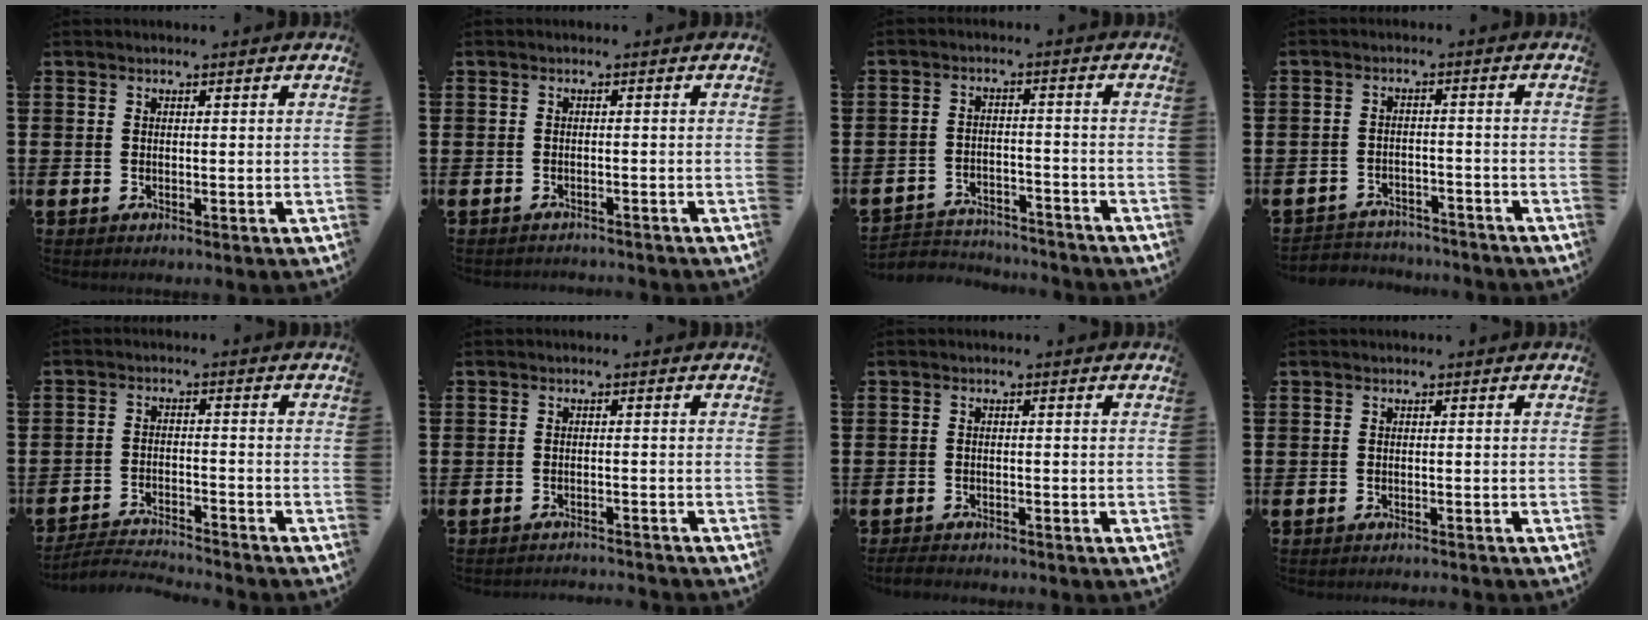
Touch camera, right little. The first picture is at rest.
{"total": 0.9, "force": [-0.9, -0.1, -0.1], "torque": [-0.001, 0.001, -0.019]}
{"total": 3.3, "force": [-3.3, 0.6, 0.0], "torque": [-0.007, 0.006, -0.071]}
{"total": 2.7, "force": [-2.7, 0.5, -0.3], "torque": [-0.004, 0.001, -0.059]}
{"total": 3.1, "force": [-3.1, 0.0, 0.2], "torque": [-0.007, 0.002, -0.066]}
{"total": 1.3, "force": [-1.3, -0.1, -0.1], "torque": [-0.001, 0.003, -0.028]}
{"total": 1.3, "force": [-1.2, 0.3, 0.4], "torque": [-0.010, 0.003, -0.026]}
{"total": 0.5, "force": [-0.5, -0.1, 0.0], "torque": [0.009, -0.005, -0.012]}